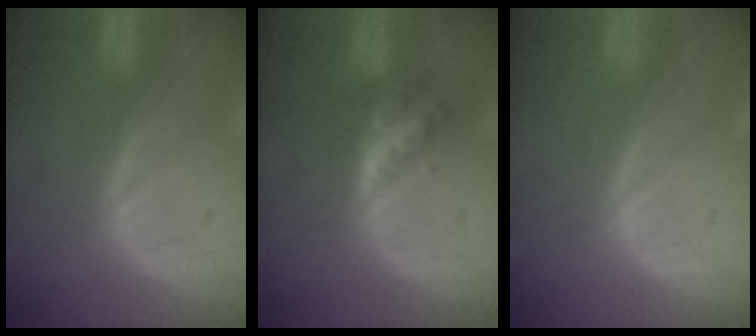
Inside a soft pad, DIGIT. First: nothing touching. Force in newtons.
{"total": 4.7, "press": 4.4, "slide": 1.5}
{"total": 0.0}